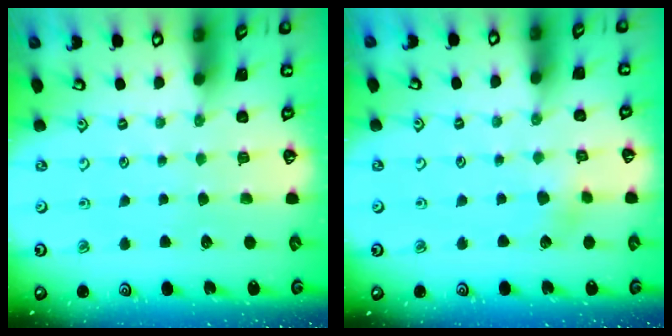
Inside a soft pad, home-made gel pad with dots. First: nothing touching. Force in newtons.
{"total": 2.9, "press": 2.9, "slide": 0.3}